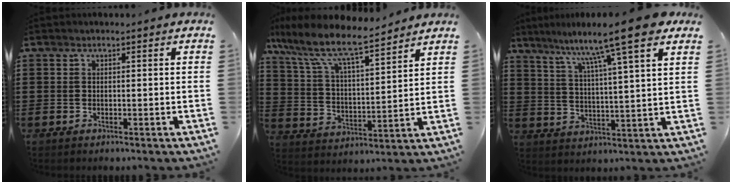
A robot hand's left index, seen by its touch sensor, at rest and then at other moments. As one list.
[{"total": 9.1, "force": [7.4, 1.6, 5.1], "torque": [-0.126, -0.038, 0.125]}, {"total": 11.3, "force": [8.7, -0.3, 7.3], "torque": [-0.144, -0.043, 0.136]}]